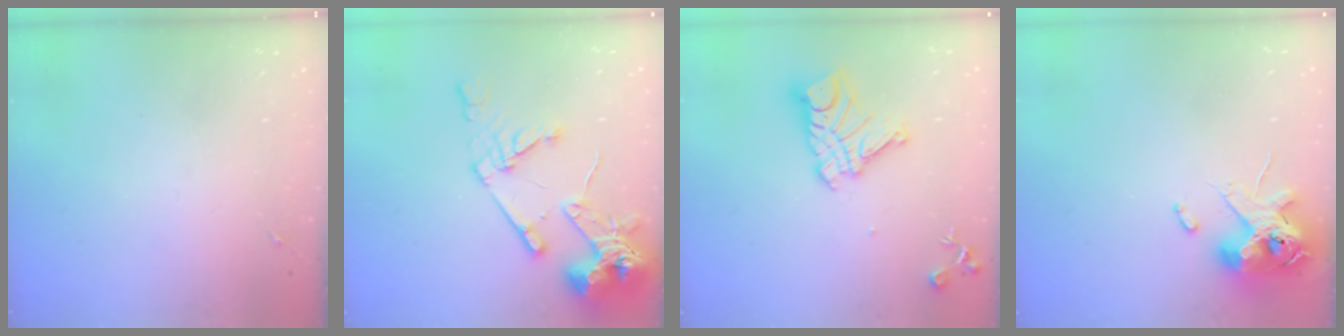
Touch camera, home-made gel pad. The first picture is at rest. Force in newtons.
{"total": 16.7, "press": 16.5, "slide": 2.1}
{"total": 13.7, "press": 13.6, "slide": 1.2}
{"total": 12.6, "press": 12.4, "slide": 2.1}